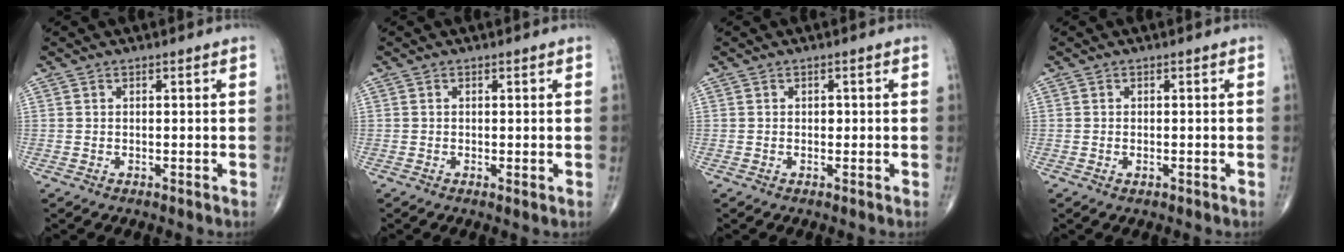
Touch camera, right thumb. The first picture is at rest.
{"total": 0.8, "force": [-0.1, 0.2, 0.7], "torque": [-0.016, -0.005, -0.003]}
{"total": 0.8, "force": [0.1, 0.6, 0.5], "torque": [-0.002, 0.002, -0.001]}
{"total": 0.8, "force": [-0.3, 0.5, 0.6], "torque": [-0.012, 0.002, -0.003]}